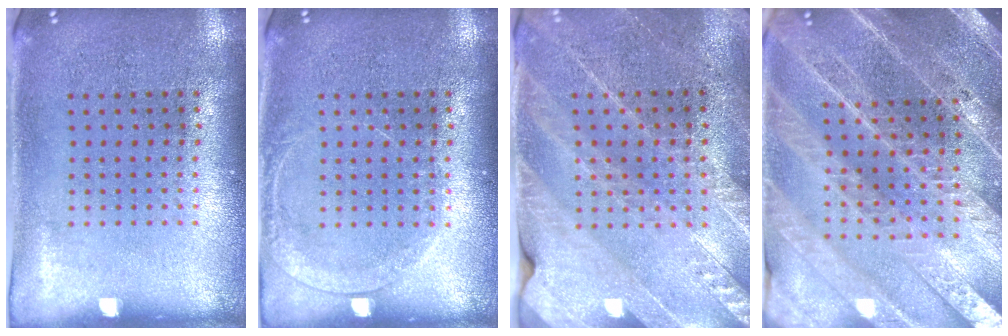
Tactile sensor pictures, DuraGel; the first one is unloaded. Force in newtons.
{"total": 1.3, "press": 1.3, "slide": 0.2}
{"total": 2.6, "press": 2.5, "slide": 0.4}
{"total": 4.4, "press": 3.9, "slide": 2.0}